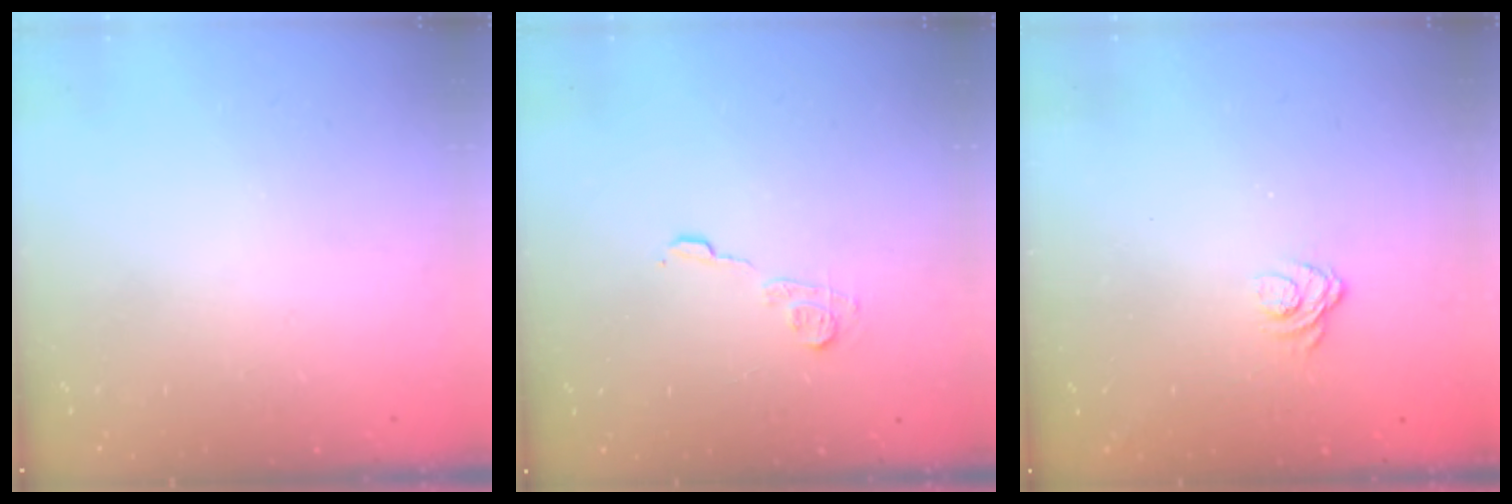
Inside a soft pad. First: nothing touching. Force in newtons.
{"total": 7.0, "press": 7.0, "slide": 0.4}
{"total": 5.1, "press": 4.9, "slide": 1.3}